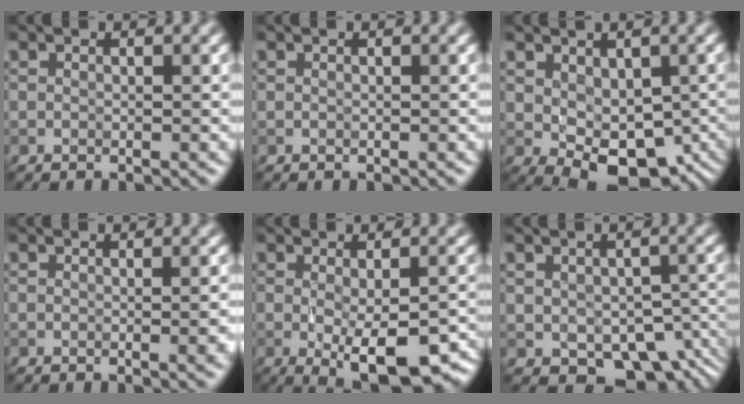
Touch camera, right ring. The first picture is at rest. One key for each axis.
{"total": 0.0}
{"total": 6.4, "fx": -0.8, "fy": 4.0, "fz": 4.9, "tx": -0.080, "ty": -0.018, "tz": -0.004}
{"total": 2.9, "fx": -0.3, "fy": 0.9, "fz": 2.8, "tx": -0.023, "ty": 0.004, "tz": -0.005}
{"total": 7.7, "fx": -2.5, "fy": 2.4, "fz": 6.8, "tx": -0.099, "ty": -0.025, "tz": -0.020}
{"total": 7.5, "fx": -2.7, "fy": 4.7, "fz": 5.1, "tx": -0.070, "ty": -0.020, "tz": -0.029}